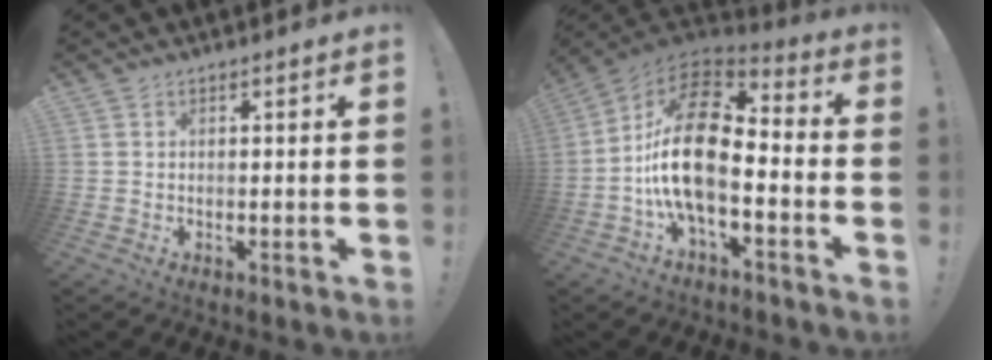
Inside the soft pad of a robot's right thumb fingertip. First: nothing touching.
{"total": 20.2, "force": [-3.0, 10.1, 17.3], "torque": [-0.350, 0.021, -0.048]}